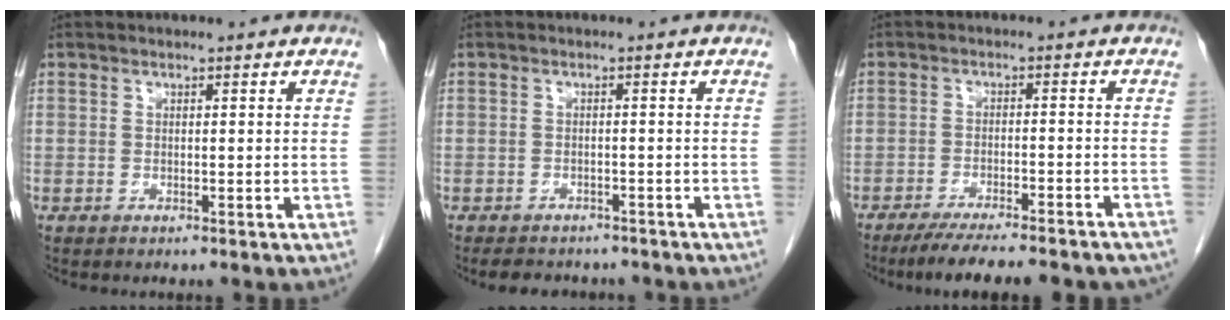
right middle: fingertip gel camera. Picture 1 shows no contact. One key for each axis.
{"total": 5.8, "fx": -5.1, "fy": 2.5, "fz": 1.5, "tx": -0.023, "ty": -0.001, "tz": -0.062}
{"total": 15.0, "fx": -13.0, "fy": 2.3, "fz": 7.1, "tx": -0.094, "ty": -0.014, "tz": -0.175}